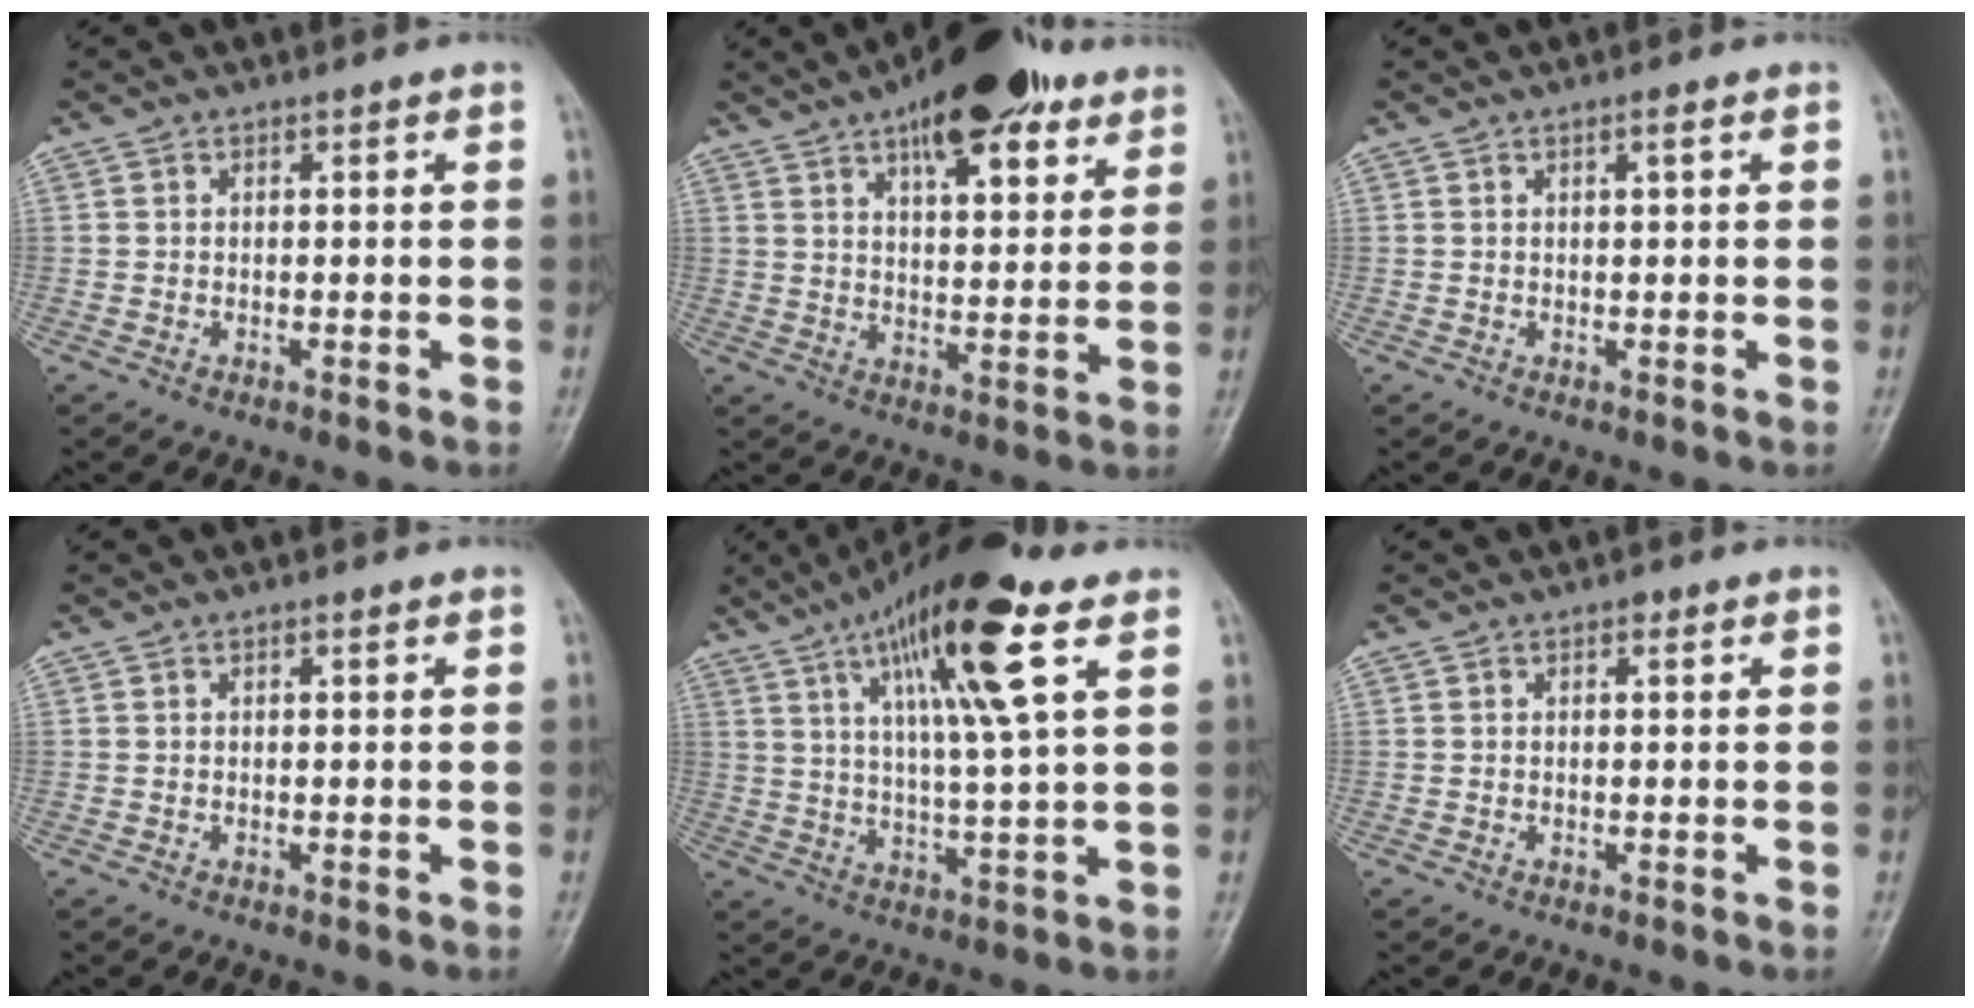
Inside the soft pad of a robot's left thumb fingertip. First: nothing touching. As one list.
[{"total": 16.4, "force": [9.7, 6.7, 11.4], "torque": [-0.130, -0.030, 0.144]}, {"total": 1.0, "force": [0.5, 0.2, 0.9], "torque": [-0.015, 0.001, 0.007]}, {"total": 0.5, "force": [0.2, 0.2, 0.4], "torque": [-0.008, 0.000, 0.002]}, {"total": 17.5, "force": [8.3, 2.8, 15.2], "torque": [-0.256, -0.016, 0.139]}, {"total": 1.0, "force": [0.5, 0.6, 0.7], "torque": [-0.004, 0.001, 0.003]}]